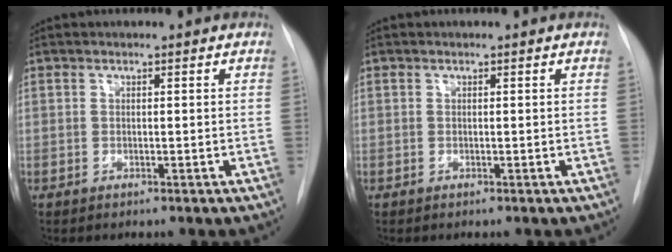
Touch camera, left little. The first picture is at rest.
{"total": 0.0}